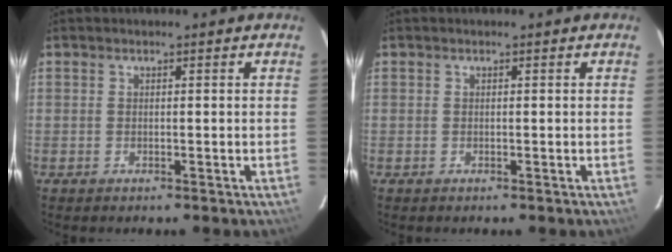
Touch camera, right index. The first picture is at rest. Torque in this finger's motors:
{"motor_torque": [-0.01, 0.00, 0.00, 0.00]}